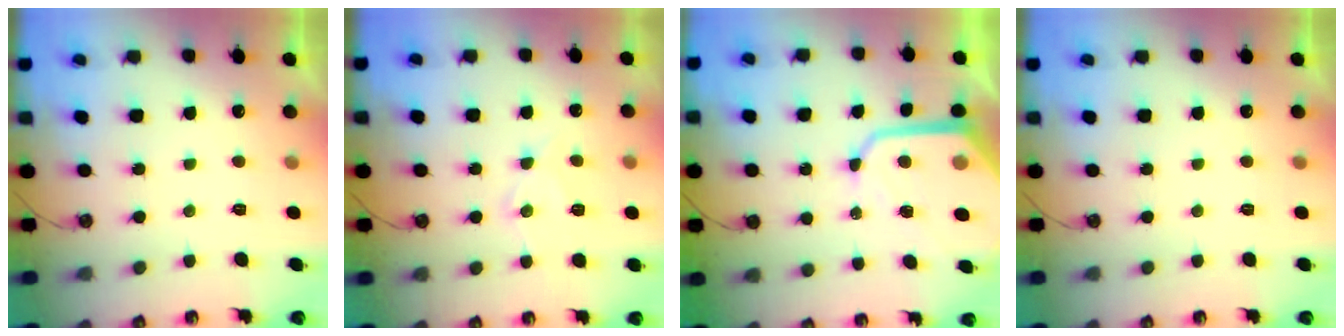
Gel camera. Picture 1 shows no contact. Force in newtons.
{"total": 9.8, "press": 9.7, "slide": 0.8}
{"total": 13.8, "press": 13.7, "slide": 1.2}
{"total": 0.0}